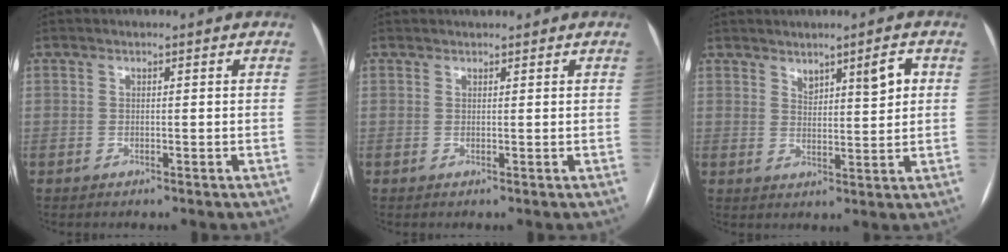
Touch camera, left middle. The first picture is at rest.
{"total": 1.3, "force": [1.1, 0.6, 0.3], "torque": [-0.004, 0.012, 0.017]}
{"total": 4.7, "force": [2.3, 1.1, 3.9], "torque": [-0.060, 0.004, 0.041]}